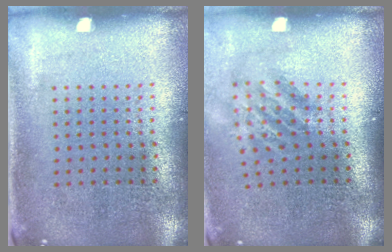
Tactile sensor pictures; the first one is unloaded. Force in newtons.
{"total": 1.7, "press": 1.2, "slide": 1.2}